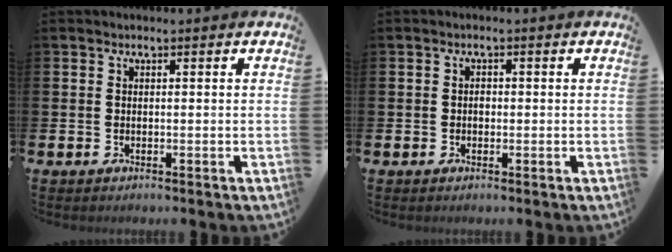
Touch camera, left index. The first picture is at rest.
{"total": 0.9, "force": [-0.1, 0.7, 0.5], "torque": [-0.008, 0.006, -0.003]}